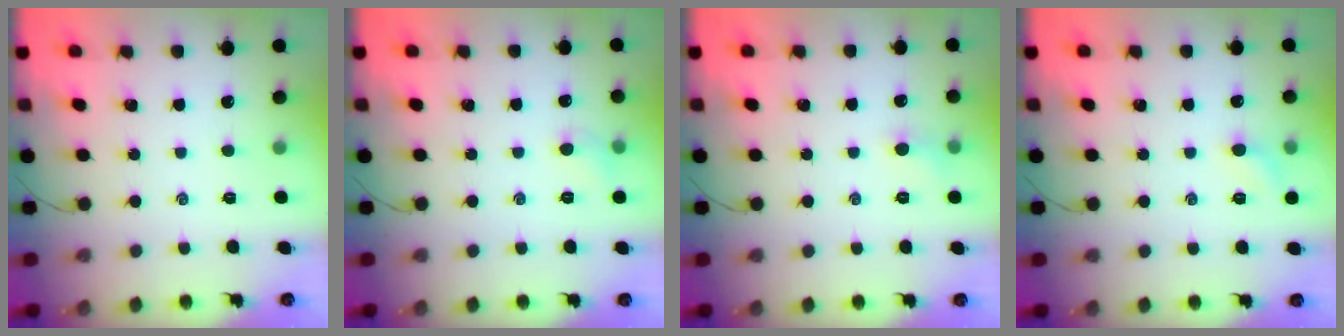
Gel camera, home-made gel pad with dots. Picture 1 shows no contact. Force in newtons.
{"total": 5.0, "press": 4.8, "slide": 1.5}
{"total": 3.1, "press": 2.9, "slide": 1.1}
{"total": 5.0, "press": 4.7, "slide": 1.5}